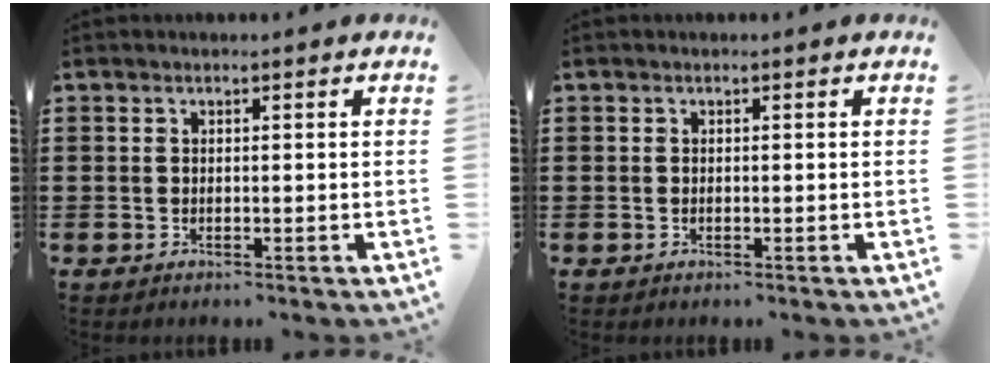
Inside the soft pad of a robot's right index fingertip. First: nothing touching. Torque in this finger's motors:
{"motor_torque": [0.78, 0.84, 0.04, 0.02]}